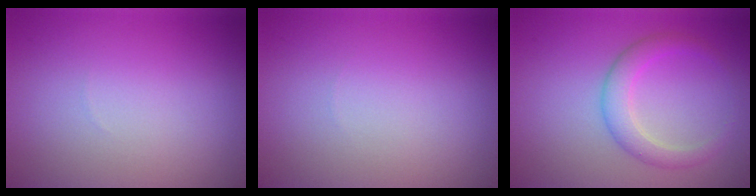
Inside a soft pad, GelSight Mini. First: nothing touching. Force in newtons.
{"total": 0.0}
{"total": 2.7, "press": 2.7, "slide": 0.1}